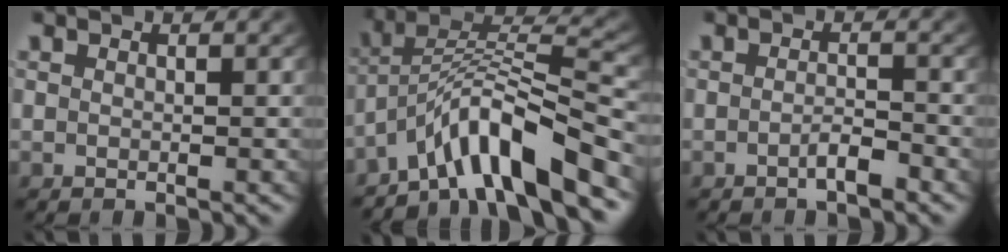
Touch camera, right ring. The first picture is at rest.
{"total": 8.3, "force": [-2.6, 4.4, 6.6], "torque": [-0.117, -0.013, -0.037]}
{"total": 1.5, "force": [-1.2, 0.1, 0.9], "torque": [-0.013, -0.005, -0.023]}